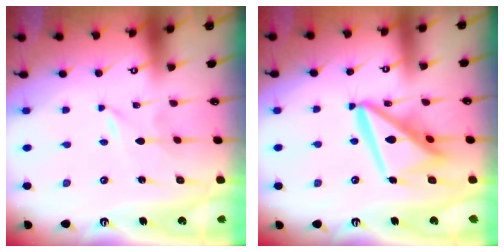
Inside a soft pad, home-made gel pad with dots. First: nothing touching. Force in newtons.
{"total": 16.7, "press": 16.5, "slide": 1.9}